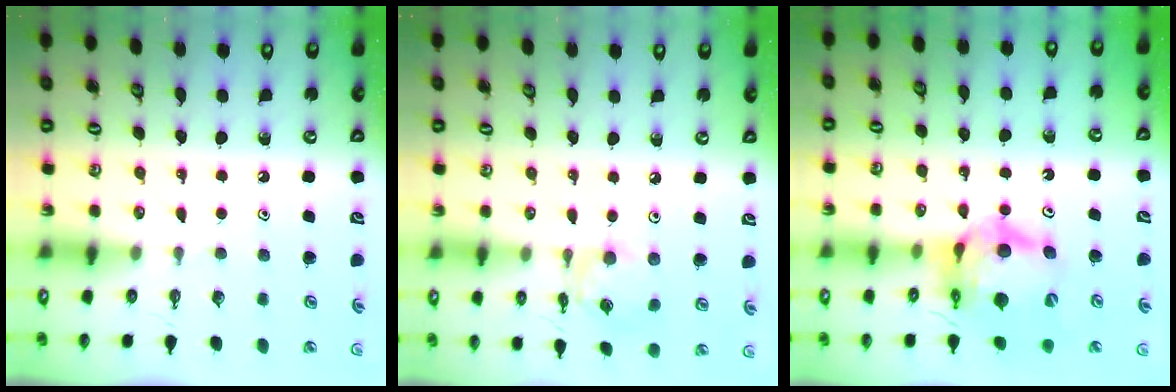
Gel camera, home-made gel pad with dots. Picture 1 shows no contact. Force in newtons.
{"total": 9.9, "press": 9.8, "slide": 0.8}
{"total": 14.9, "press": 14.8, "slide": 1.7}